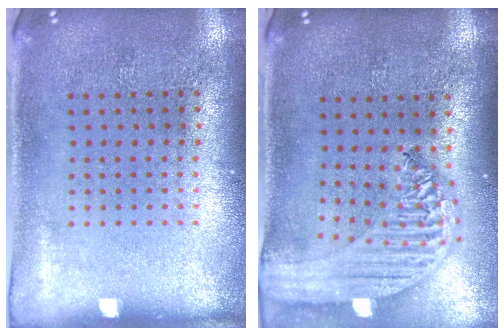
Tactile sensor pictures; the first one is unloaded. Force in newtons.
{"total": 2.4, "press": 2.1, "slide": 1.1}